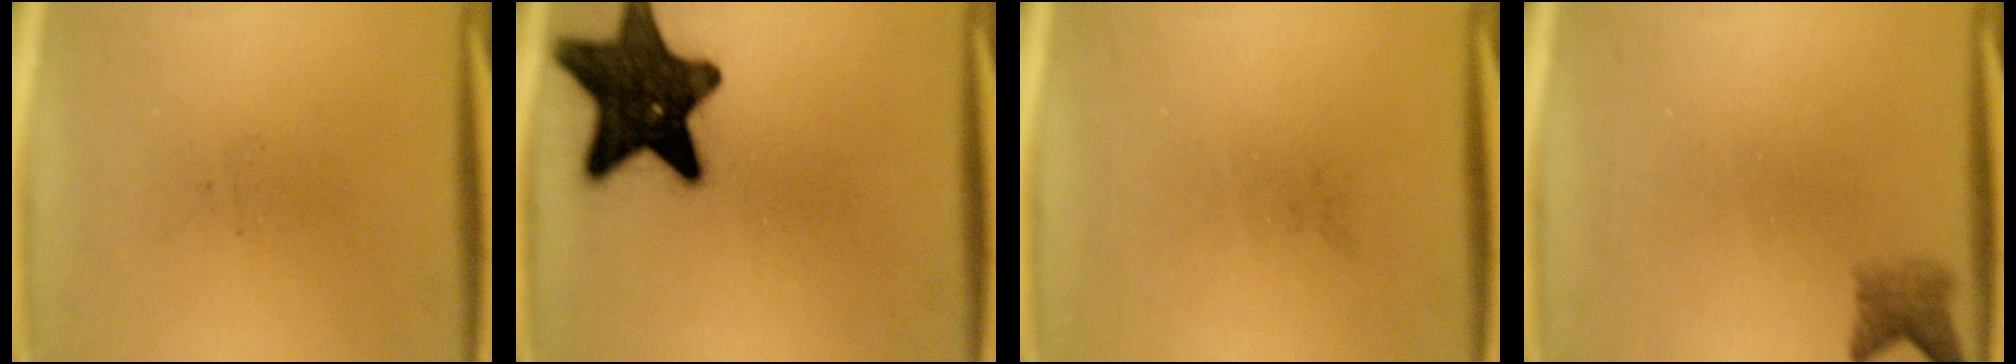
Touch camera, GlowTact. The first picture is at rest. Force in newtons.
{"total": 17.4}
{"total": 0.0}
{"total": 2.4}